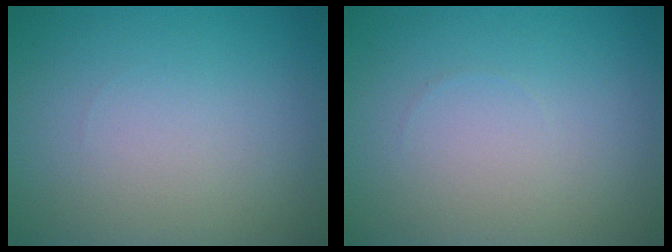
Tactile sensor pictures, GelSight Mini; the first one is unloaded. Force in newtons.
{"total": 0.0}